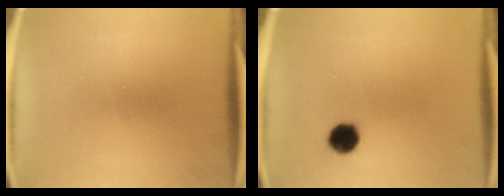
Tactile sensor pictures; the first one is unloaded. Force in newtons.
{"total": 5.3}